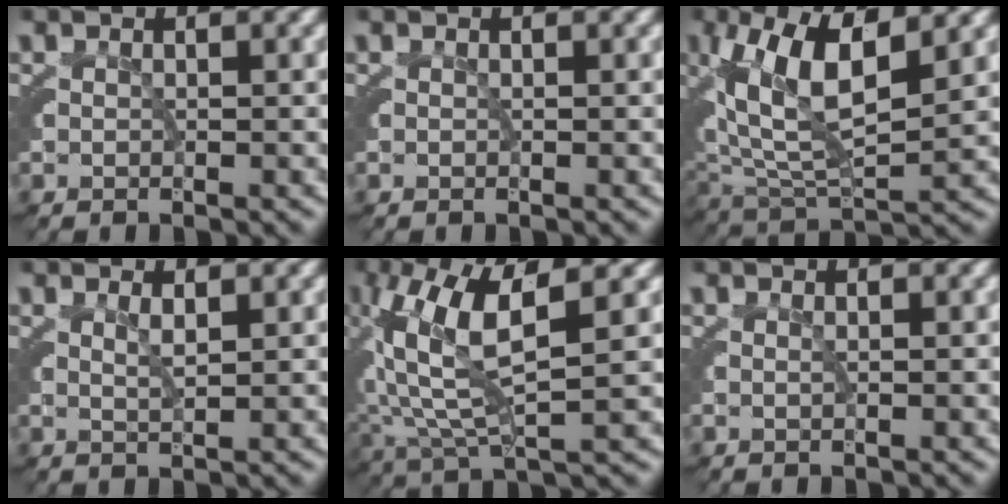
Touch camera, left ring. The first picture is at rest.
{"total": 0.0}
{"total": 9.2, "force": [2.5, 4.2, 7.8], "torque": [-0.150, -0.004, 0.051]}
{"total": 1.7, "force": [0.9, -1.0, 1.1], "torque": [-0.016, -0.010, 0.024]}
{"total": 8.8, "force": [1.5, 3.3, 8.0], "torque": [-0.149, 0.001, 0.033]}
{"total": 0.7, "force": [0.2, -0.5, 0.4], "torque": [-0.008, -0.005, 0.007]}